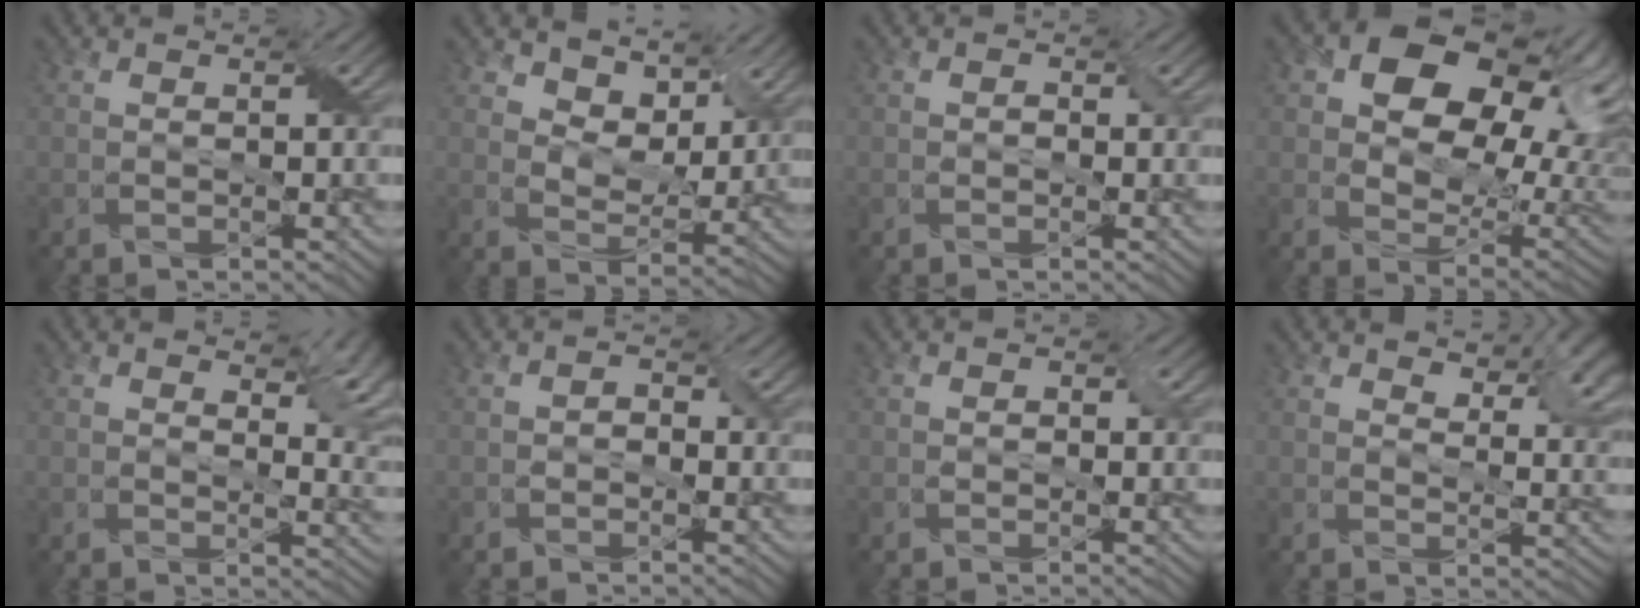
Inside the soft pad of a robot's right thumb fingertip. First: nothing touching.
{"total": 6.2, "force": [4.1, 3.7, 2.8], "torque": [-0.057, -0.009, 0.061]}
{"total": 0.9, "force": [-0.2, 0.7, 0.4], "torque": [-0.006, -0.002, -0.007]}
{"total": 18.3, "force": [7.1, 11.4, 12.5], "torque": [-0.180, 0.024, 0.110]}
{"total": 8.0, "force": [4.0, 3.3, 6.1], "torque": [-0.087, -0.003, 0.069]}
{"total": 1.2, "force": [-0.5, 1.0, 0.5], "torque": [-0.011, 0.000, -0.013]}
{"total": 0.9, "force": [-0.1, 0.8, 0.5], "torque": [-0.008, -0.003, -0.003]}
{"total": 7.6, "force": [4.7, 3.6, 4.8], "torque": [-0.076, -0.002, 0.080]}